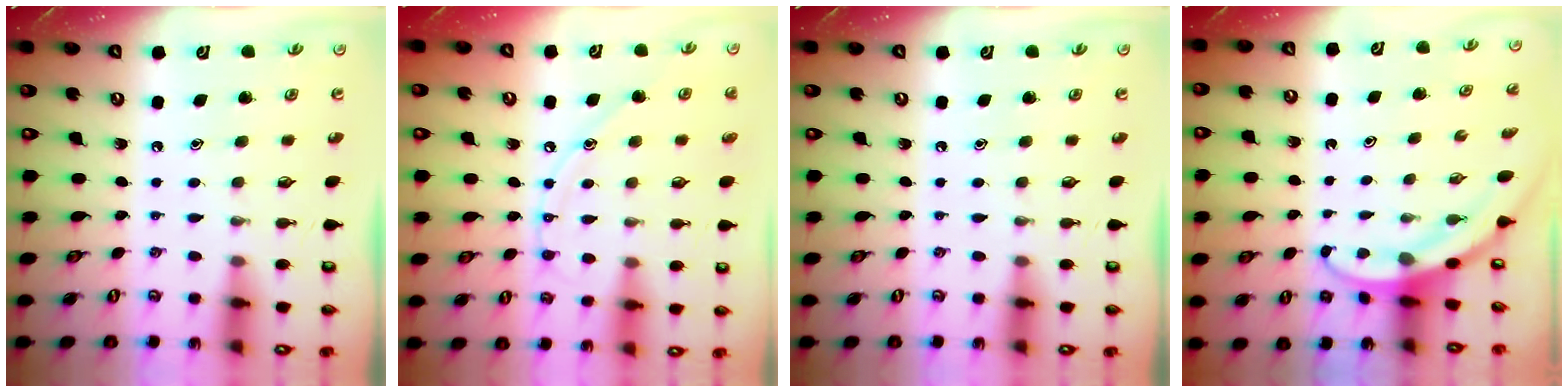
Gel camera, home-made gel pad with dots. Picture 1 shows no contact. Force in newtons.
{"total": 8.6, "press": 8.6, "slide": 0.7}
{"total": 0.0}
{"total": 3.0, "press": 3.0, "slide": 0.1}